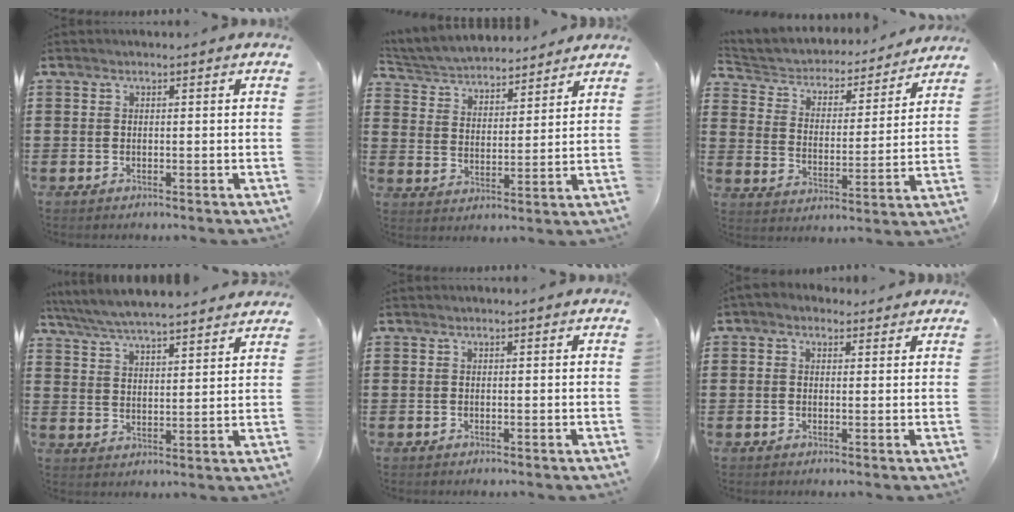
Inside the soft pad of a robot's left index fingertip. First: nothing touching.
{"total": 4.3, "force": [4.3, 0.6, 0.2], "torque": [-0.029, -0.027, 0.072]}
{"total": 3.6, "force": [3.3, 1.3, 0.4], "torque": [-0.031, -0.028, 0.048]}
{"total": 5.9, "force": [5.7, 0.2, 1.5], "torque": [-0.054, -0.027, 0.100]}
{"total": 0.0}
{"total": 1.5, "force": [0.9, 1.1, 0.4], "torque": [-0.013, 0.009, 0.017]}